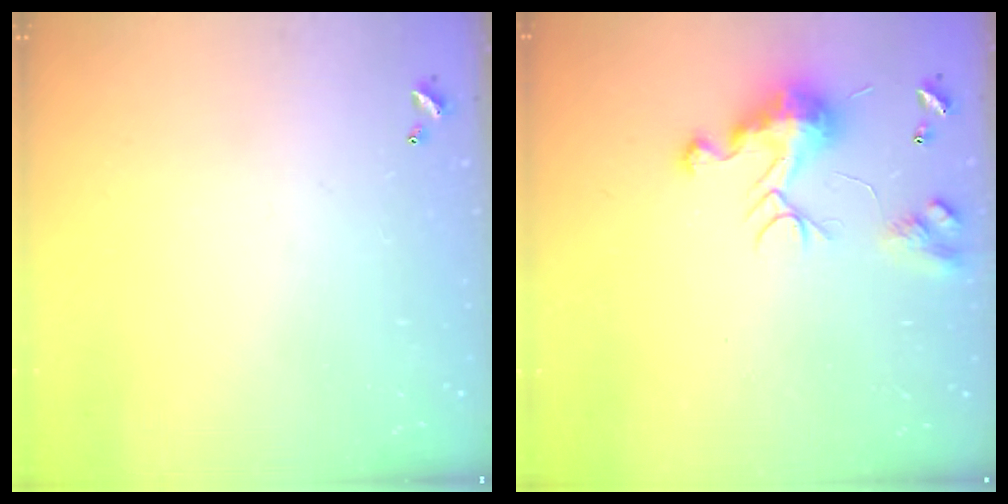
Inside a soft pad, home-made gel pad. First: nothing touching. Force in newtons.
{"total": 9.0, "press": 9.0, "slide": 0.5}